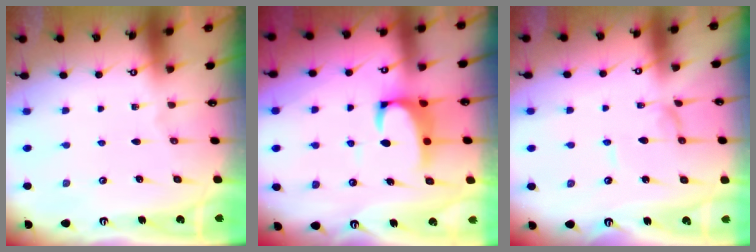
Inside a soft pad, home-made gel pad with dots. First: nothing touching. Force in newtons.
{"total": 2.8, "press": 2.4, "slide": 1.4}
{"total": 0.0}